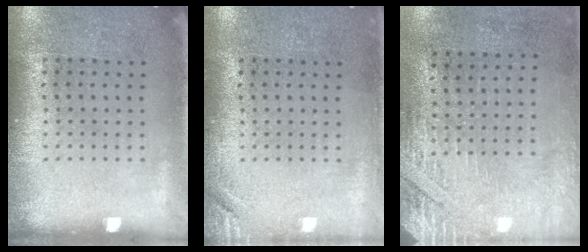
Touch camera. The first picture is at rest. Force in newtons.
{"total": 1.3, "press": 1.3, "slide": 0.3}
{"total": 2.9, "press": 2.5, "slide": 1.5}